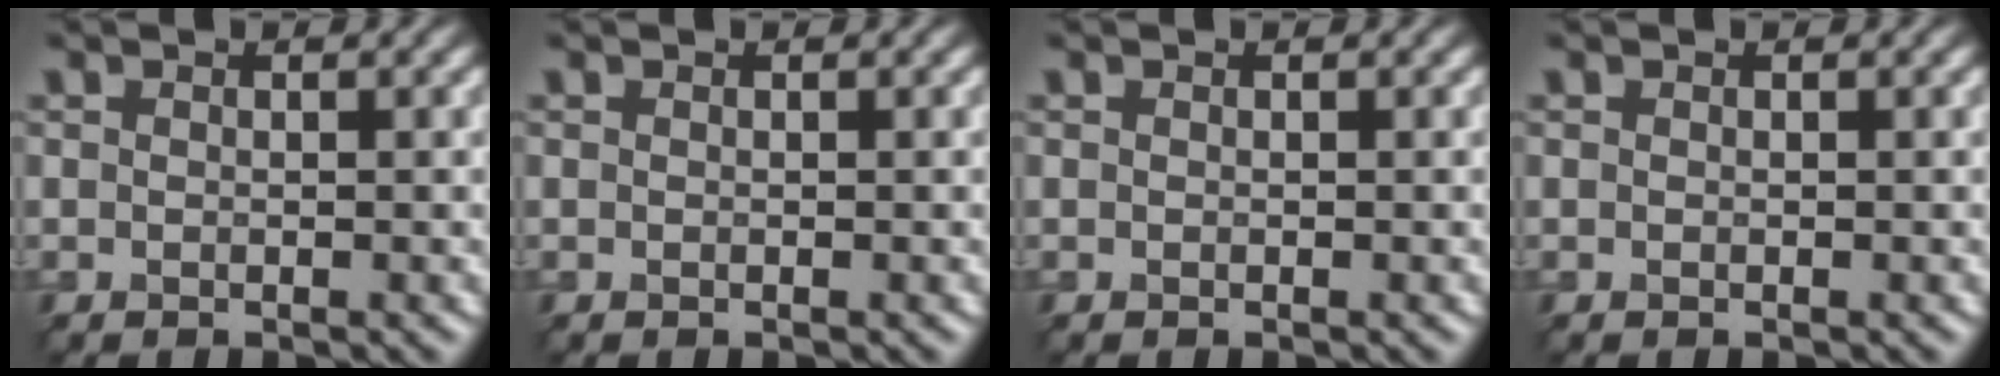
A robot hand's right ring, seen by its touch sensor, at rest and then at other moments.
{"total": 0.0}
{"total": 0.0}
{"total": 0.0}